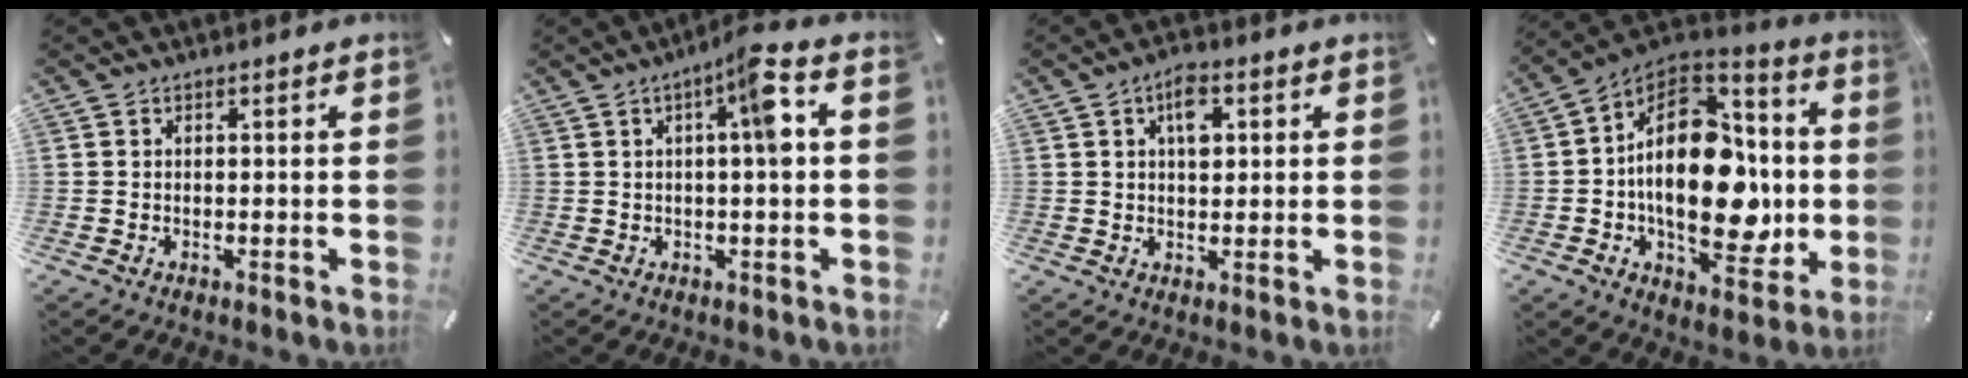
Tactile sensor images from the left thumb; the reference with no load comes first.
{"total": 7.7, "force": [1.2, 1.0, 7.5], "torque": [-0.111, -0.003, 0.009]}
{"total": 5.9, "force": [1.8, 3.3, 4.5], "torque": [-0.064, -0.003, 0.025]}
{"total": 24.5, "force": [-0.8, 15.4, 19.0], "torque": [-0.317, -0.013, -0.006]}